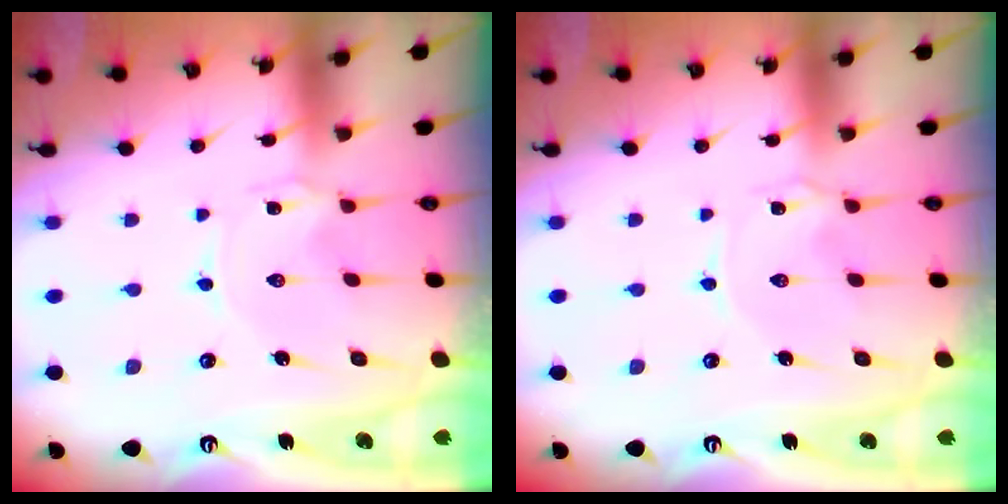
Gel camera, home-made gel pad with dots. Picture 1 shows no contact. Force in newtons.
{"total": 0.6, "press": 0.5, "slide": 0.2}